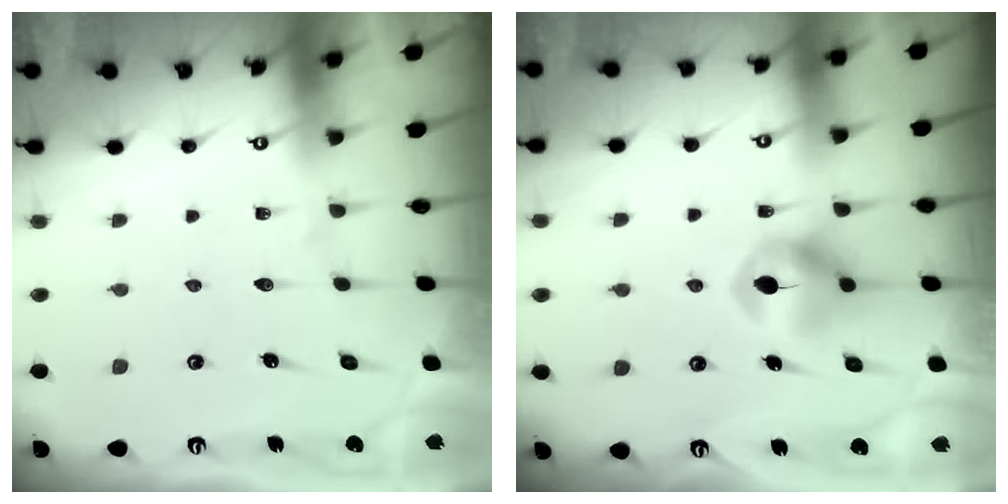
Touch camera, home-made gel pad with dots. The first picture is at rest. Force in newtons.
{"total": 8.4, "press": 8.4, "slide": 0.3}